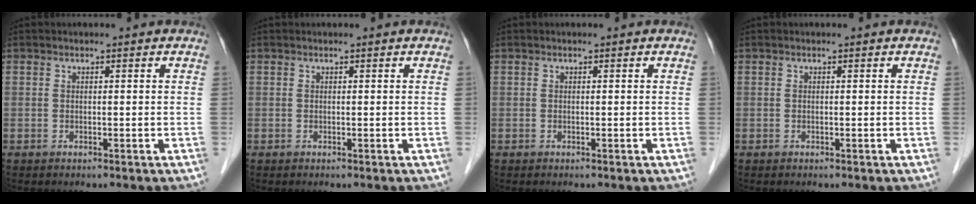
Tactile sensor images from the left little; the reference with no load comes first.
{"total": 0.0}
{"total": 0.0}
{"total": 0.0}